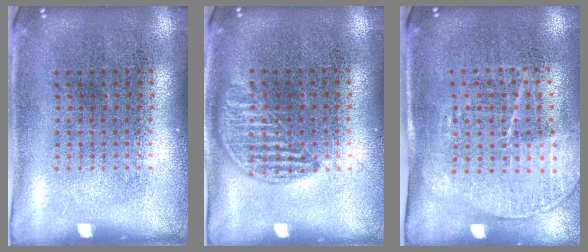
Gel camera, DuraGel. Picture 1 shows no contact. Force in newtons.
{"total": 0.9, "press": 0.8, "slide": 0.4}
{"total": 1.6, "press": 1.4, "slide": 0.9}